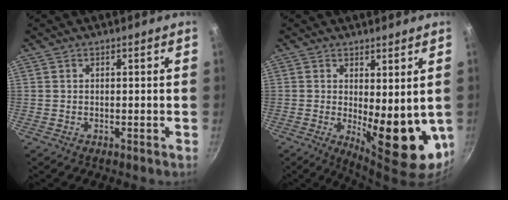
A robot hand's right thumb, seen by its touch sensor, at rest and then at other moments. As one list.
[{"total": 12.7, "force": [0.2, 5.2, 11.6], "torque": [-0.135, -0.021, 0.018]}]